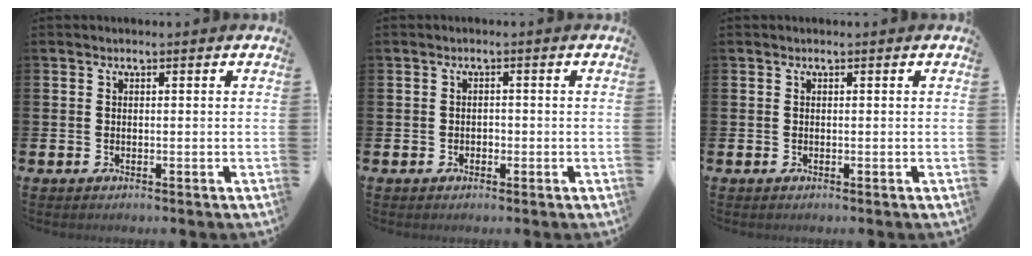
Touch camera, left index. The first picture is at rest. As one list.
[{"total": 1.0, "force": [-0.4, 0.8, 0.4], "torque": [-0.004, 0.002, -0.010]}, {"total": 0.0}]